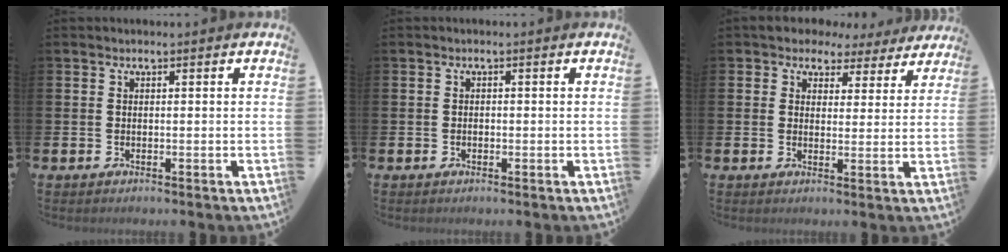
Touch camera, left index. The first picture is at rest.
{"total": 0.6, "force": [-0.3, 0.5, 0.2], "torque": [-0.007, 0.005, -0.006]}
{"total": 3.5, "force": [2.6, 2.3, 0.3], "torque": [-0.009, -0.020, 0.039]}